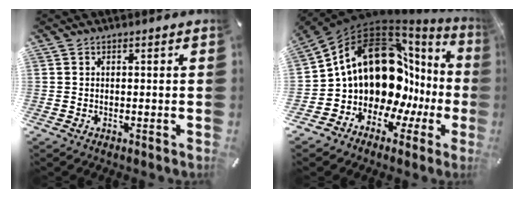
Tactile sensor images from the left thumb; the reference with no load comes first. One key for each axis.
{"total": 18.8, "fx": 5.0, "fy": 12.7, "fz": 13.0, "tx": -0.239, "ty": -0.063, "tz": 0.103}